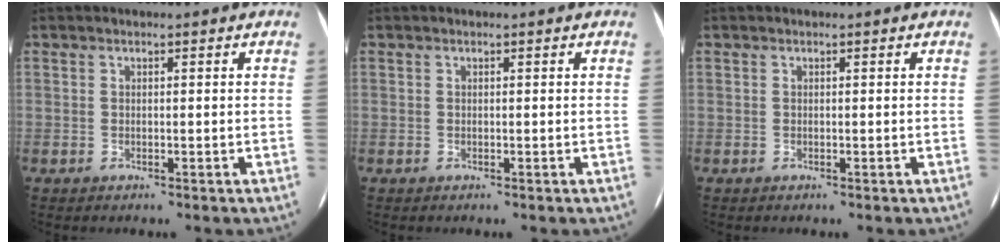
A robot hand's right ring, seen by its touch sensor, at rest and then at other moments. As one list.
[{"total": 0.0}, {"total": 0.0}]